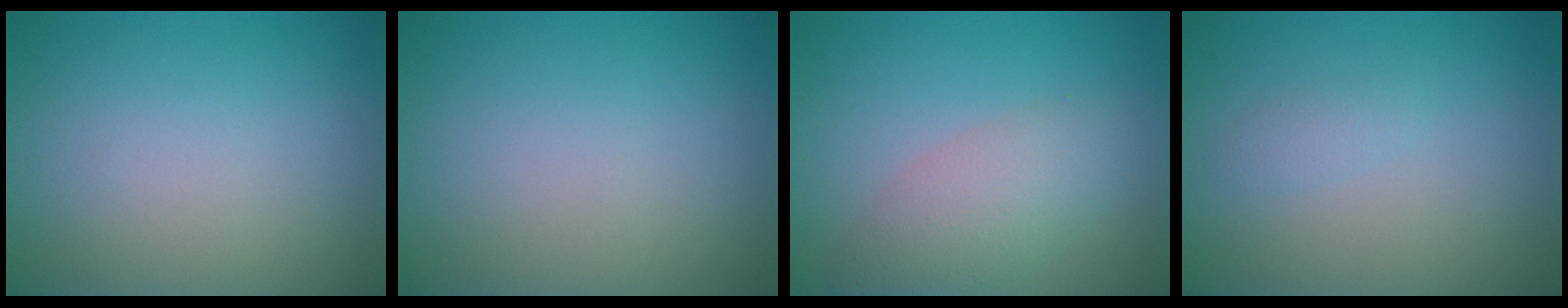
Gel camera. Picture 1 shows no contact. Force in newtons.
{"total": 0.0}
{"total": 4.0, "press": 4.0, "slide": 0.2}
{"total": 0.8, "press": 0.8, "slide": 0.1}